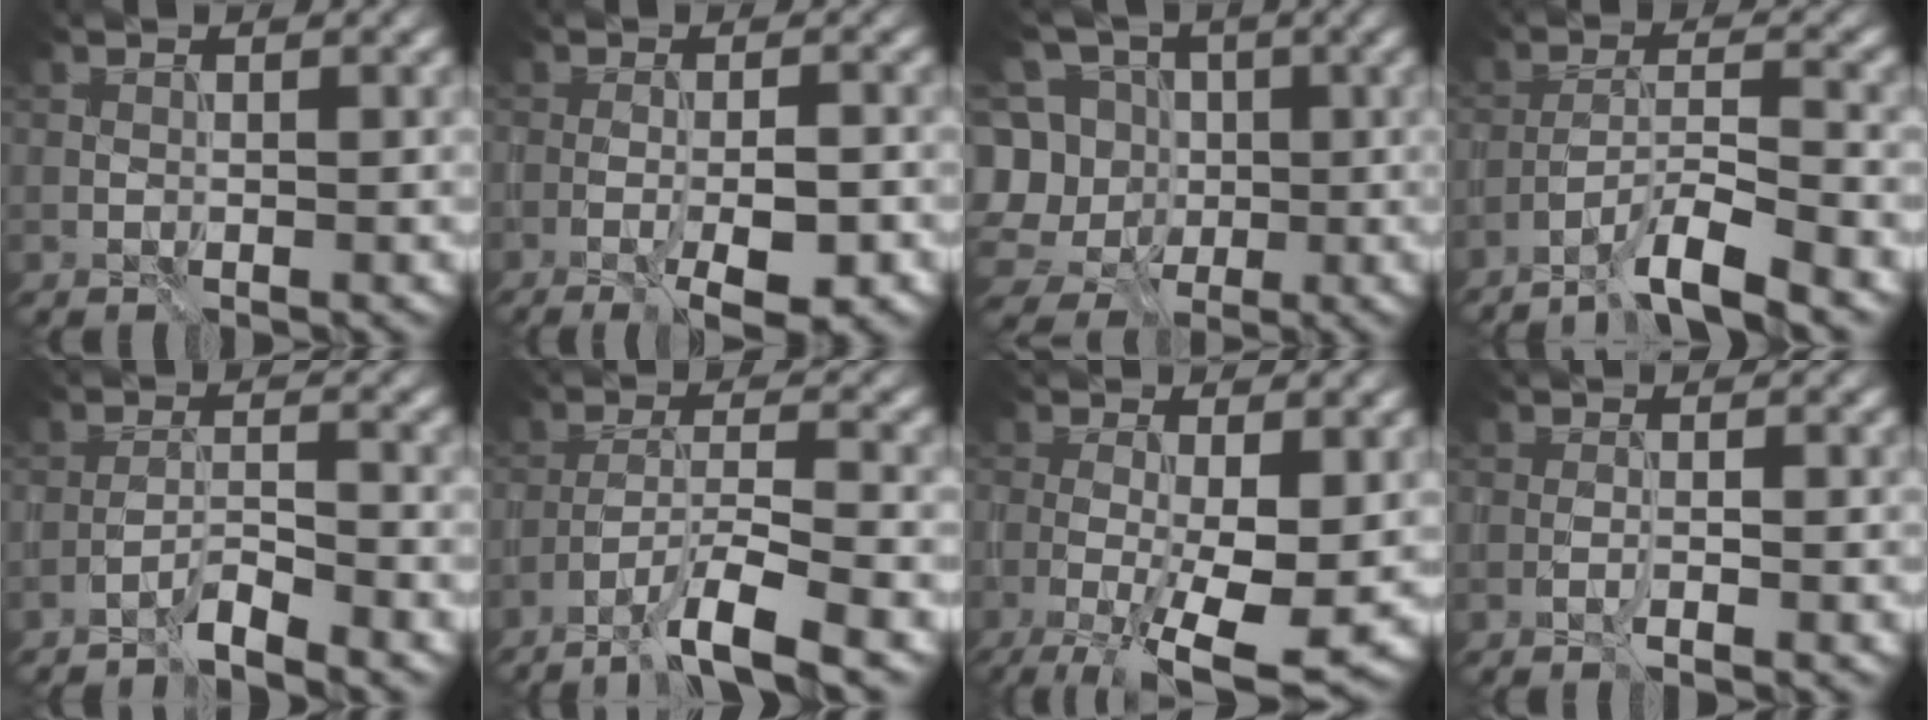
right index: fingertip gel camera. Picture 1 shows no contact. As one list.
[{"total": 5.4, "force": [-2.3, 1.3, 4.7], "torque": [-0.074, -0.005, -0.028]}, {"total": 9.6, "force": [-0.6, 8.8, 3.7], "torque": [-0.100, 0.031, -0.032]}, {"total": 6.1, "force": [-4.6, 0.8, 3.9], "torque": [-0.059, 0.006, -0.085]}, {"total": 2.7, "force": [-2.3, 0.1, 1.4], "torque": [-0.024, 0.007, -0.050]}, {"total": 6.6, "force": [-4.5, 1.0, 4.7], "torque": [-0.074, 0.004, -0.082]}, {"total": 9.2, "force": [-2.6, 2.9, 8.4], "torque": [-0.147, -0.016, -0.038]}, {"total": 1.2, "force": [-0.6, 0.1, 1.0], "torque": [-0.017, 0.000, -0.015]}]